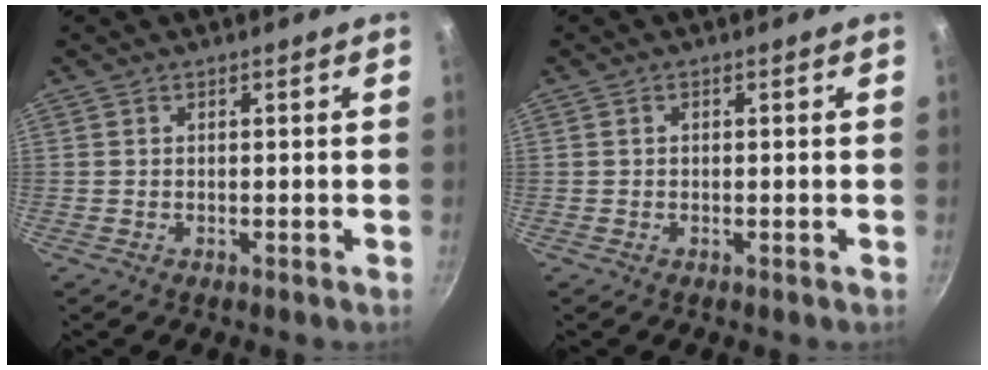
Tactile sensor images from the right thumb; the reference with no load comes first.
{"total": 0.6, "force": [0.0, 0.5, 0.3], "torque": [-0.003, 0.005, 0.001]}